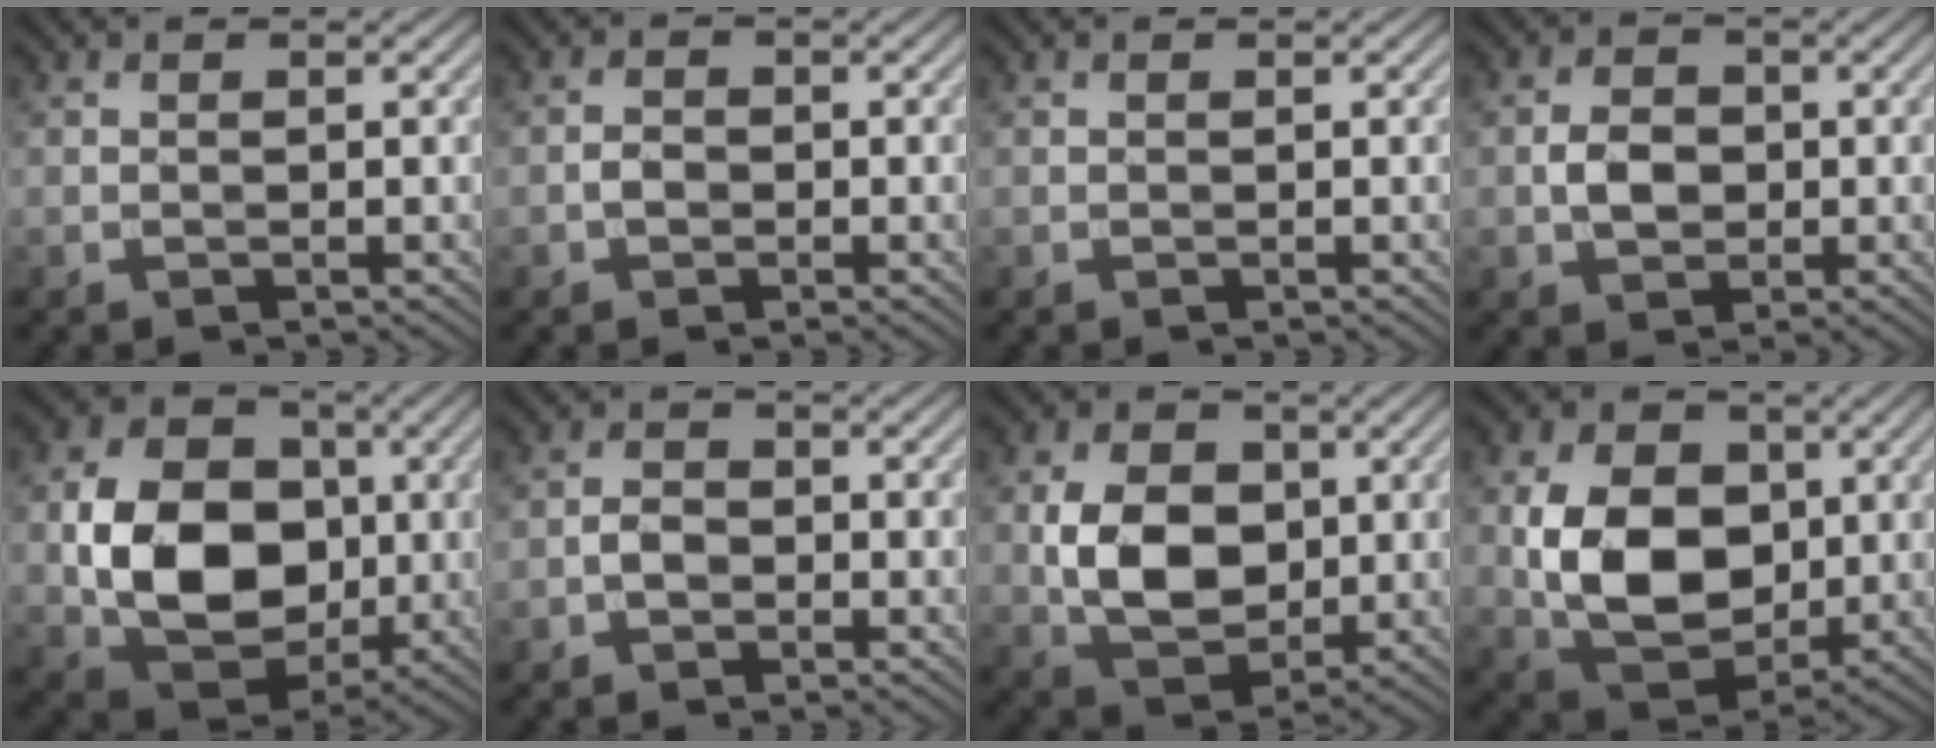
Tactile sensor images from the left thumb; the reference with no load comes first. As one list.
[{"total": 1.5, "force": [-0.6, 1.1, 0.8], "torque": [-0.016, 0.002, -0.015]}, {"total": 0.0}, {"total": 3.4, "force": [-0.4, 2.7, 2.1], "torque": [-0.044, -0.002, -0.013]}, {"total": 12.5, "force": [-0.3, 9.5, 8.0], "torque": [-0.162, -0.005, 0.000]}, {"total": 2.0, "force": [-0.9, 1.4, 1.1], "torque": [-0.021, 0.004, -0.022]}, {"total": 8.9, "force": [0.5, 6.4, 6.1], "torque": [-0.130, -0.004, 0.009]}, {"total": 11.5, "force": [0.7, 8.3, 8.0], "torque": [-0.174, -0.007, 0.013]}]